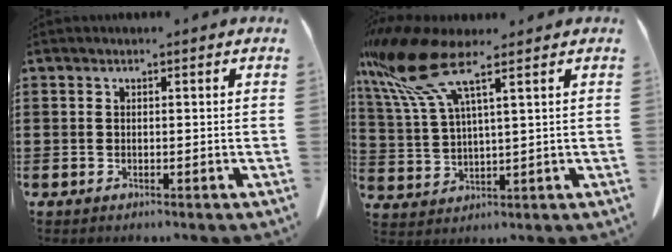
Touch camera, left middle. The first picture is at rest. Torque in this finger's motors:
{"motor_torque": [1.74, 0.39, 1.05, 0.21]}